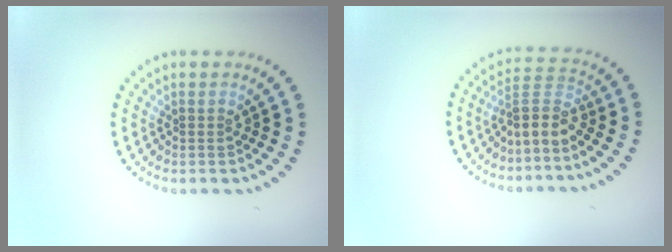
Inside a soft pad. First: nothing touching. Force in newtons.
{"total": 2.9, "press": 2.1, "slide": 2.0}